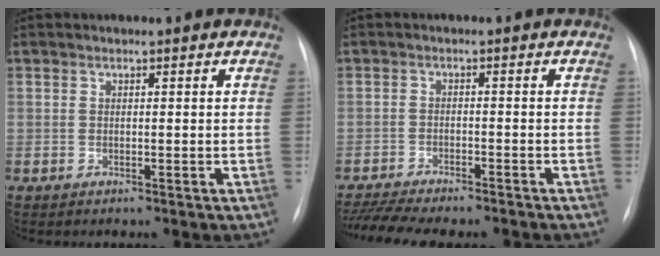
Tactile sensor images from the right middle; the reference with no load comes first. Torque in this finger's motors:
{"motor_torque": [0.74, -0.73, 0.17, 0.08]}